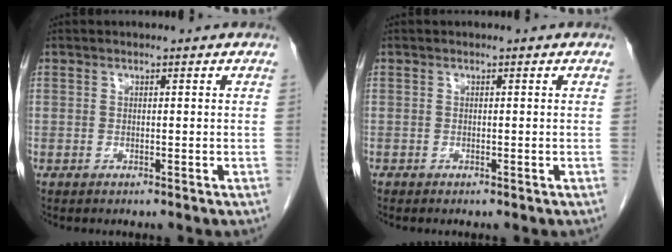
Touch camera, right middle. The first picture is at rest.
{"total": 0.0}